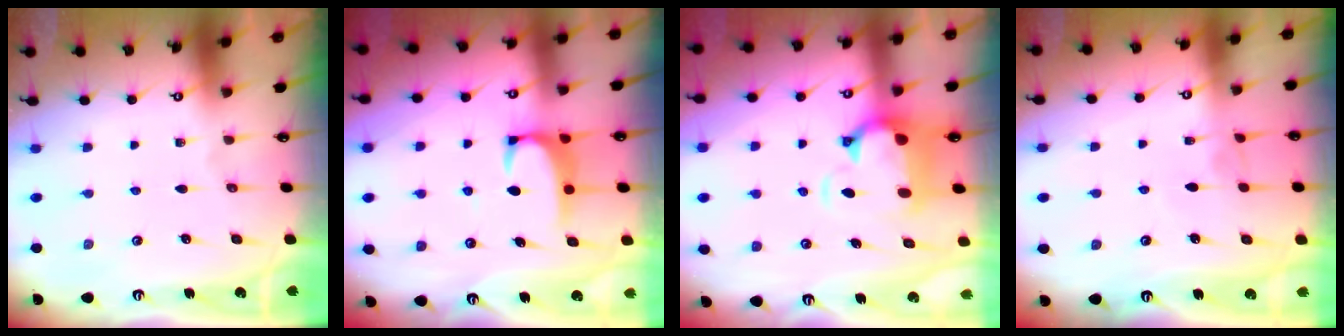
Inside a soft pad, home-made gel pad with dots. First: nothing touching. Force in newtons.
{"total": 2.0, "press": 2.0, "slide": 0.3}
{"total": 2.6, "press": 2.1, "slide": 1.5}
{"total": 2.9, "press": 2.9, "slide": 0.3}